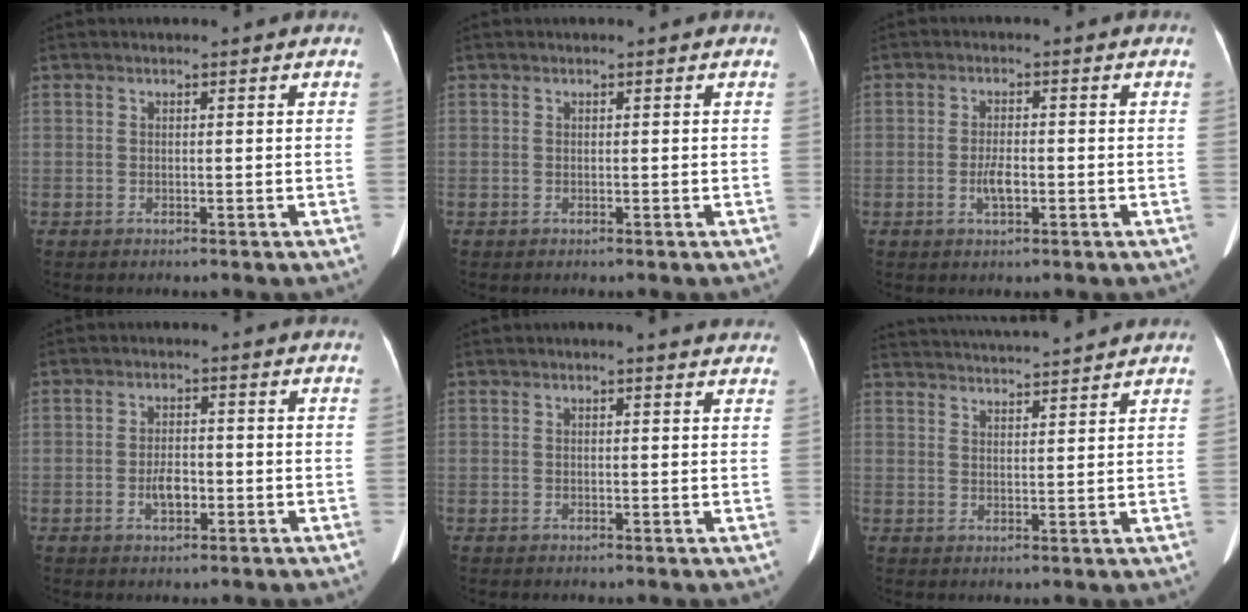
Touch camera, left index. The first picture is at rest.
{"total": 0.0}
{"total": 3.0, "force": [-1.0, 1.0, 2.7], "torque": [-0.055, 0.001, -0.017]}
{"total": 3.3, "force": [-1.2, 1.6, 2.6], "torque": [-0.049, 0.003, -0.019]}
{"total": 3.1, "force": [2.7, 0.5, 1.4], "torque": [-0.021, 0.007, 0.016]}
{"total": 10.9, "force": [10.4, -0.5, 3.2], "torque": [-0.065, 0.021, 0.154]}